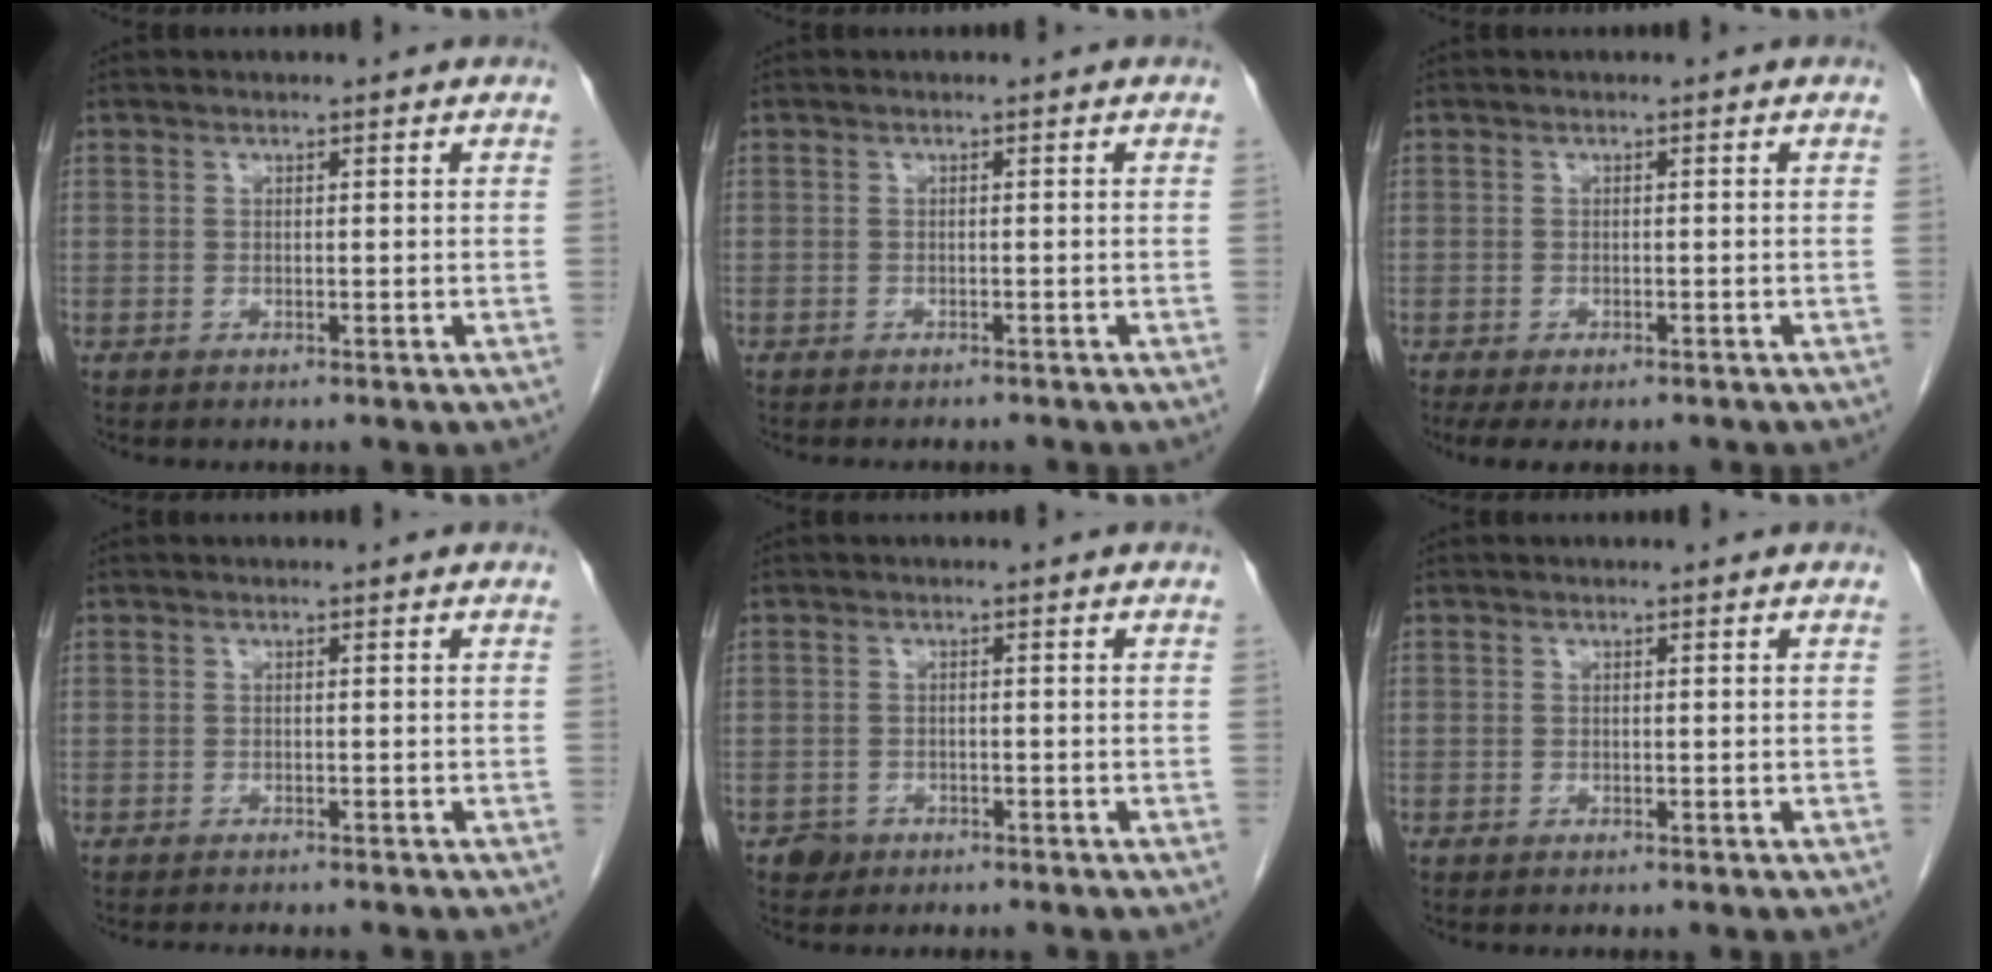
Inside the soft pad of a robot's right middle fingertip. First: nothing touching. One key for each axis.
{"total": 3.2, "fx": -2.9, "fy": 0.9, "fz": 1.1, "tx": -0.017, "ty": -0.005, "tz": -0.033}
{"total": 5.0, "fx": -3.8, "fy": 1.9, "fz": 2.6, "tx": -0.035, "ty": -0.010, "tz": -0.053}
{"total": 3.3, "fx": -3.0, "fy": 0.5, "fz": 1.2, "tx": -0.018, "ty": -0.008, "tz": -0.039}
{"total": 1.7, "fx": -1.2, "fy": 1.2, "fz": 0.1, "tx": -0.002, "ty": 0.006, "tz": -0.018}
{"total": 0.0}